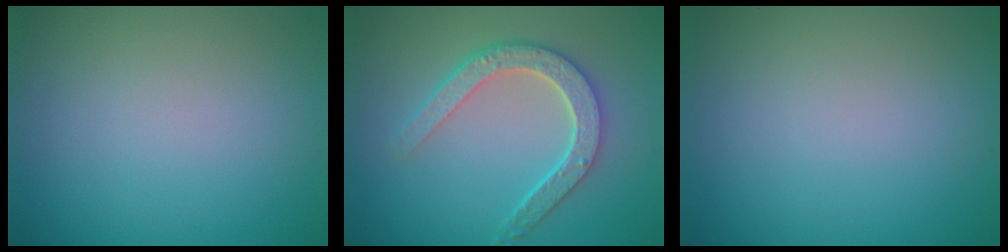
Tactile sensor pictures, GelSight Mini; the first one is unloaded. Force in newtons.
{"total": 4.7, "press": 3.7, "slide": 2.9}
{"total": 0.0}